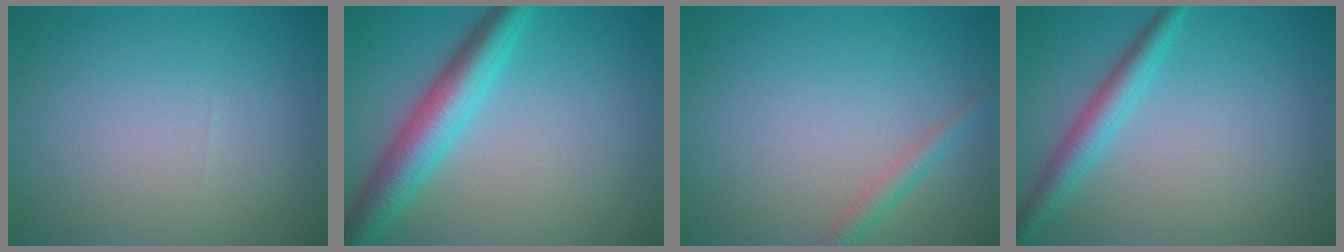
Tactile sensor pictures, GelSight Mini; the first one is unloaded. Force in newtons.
{"total": 5.5, "press": 5.5, "slide": 0.0}
{"total": 1.6, "press": 1.6, "slide": 0.1}
{"total": 2.9, "press": 2.9, "slide": 0.1}